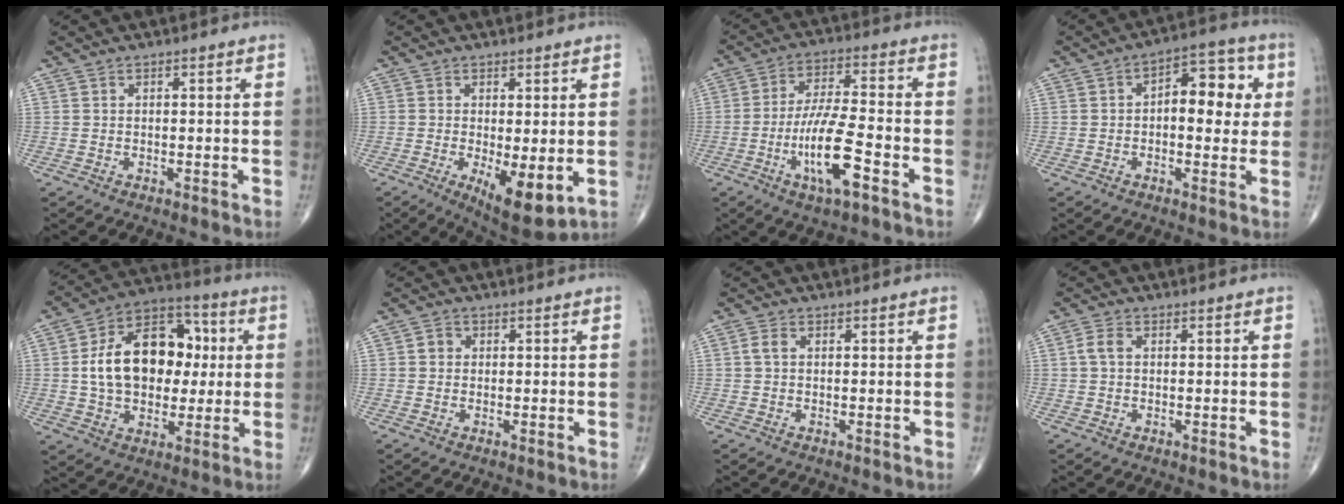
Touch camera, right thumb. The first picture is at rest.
{"total": 9.0, "force": [-1.9, 3.2, 8.2], "torque": [-0.125, -0.026, -0.021]}
{"total": 12.1, "force": [-4.7, 2.8, 10.8], "torque": [-0.212, 0.019, -0.085]}
{"total": 10.6, "force": [1.3, 5.8, 8.8], "torque": [-0.083, 0.021, 0.012]}
{"total": 19.4, "force": [2.0, 13.1, 14.1], "torque": [-0.196, 0.025, 0.031]}
{"total": 1.5, "force": [0.2, 1.4, 0.6], "torque": [-0.003, 0.003, 0.000]}
{"total": 1.6, "force": [0.3, 1.0, 1.2], "torque": [-0.026, 0.005, 0.004]}
{"total": 2.3, "force": [0.3, 1.4, 1.8], "torque": [-0.042, 0.007, 0.003]}